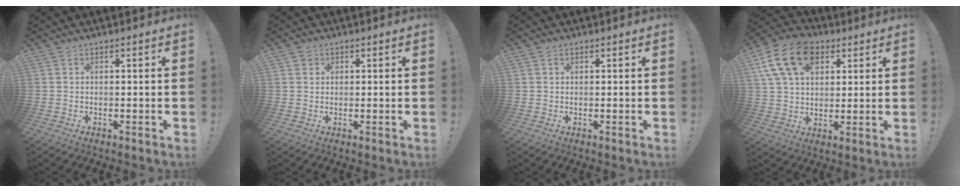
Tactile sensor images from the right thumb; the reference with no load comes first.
{"total": 2.0, "force": [1.0, 1.7, 0.4], "torque": [0.007, -0.004, 0.016]}
{"total": 0.7, "force": [0.4, 0.6, 0.1], "torque": [0.003, 0.000, 0.007]}
{"total": 17.0, "force": [7.3, 11.4, 10.2], "torque": [-0.177, -0.022, 0.139]}